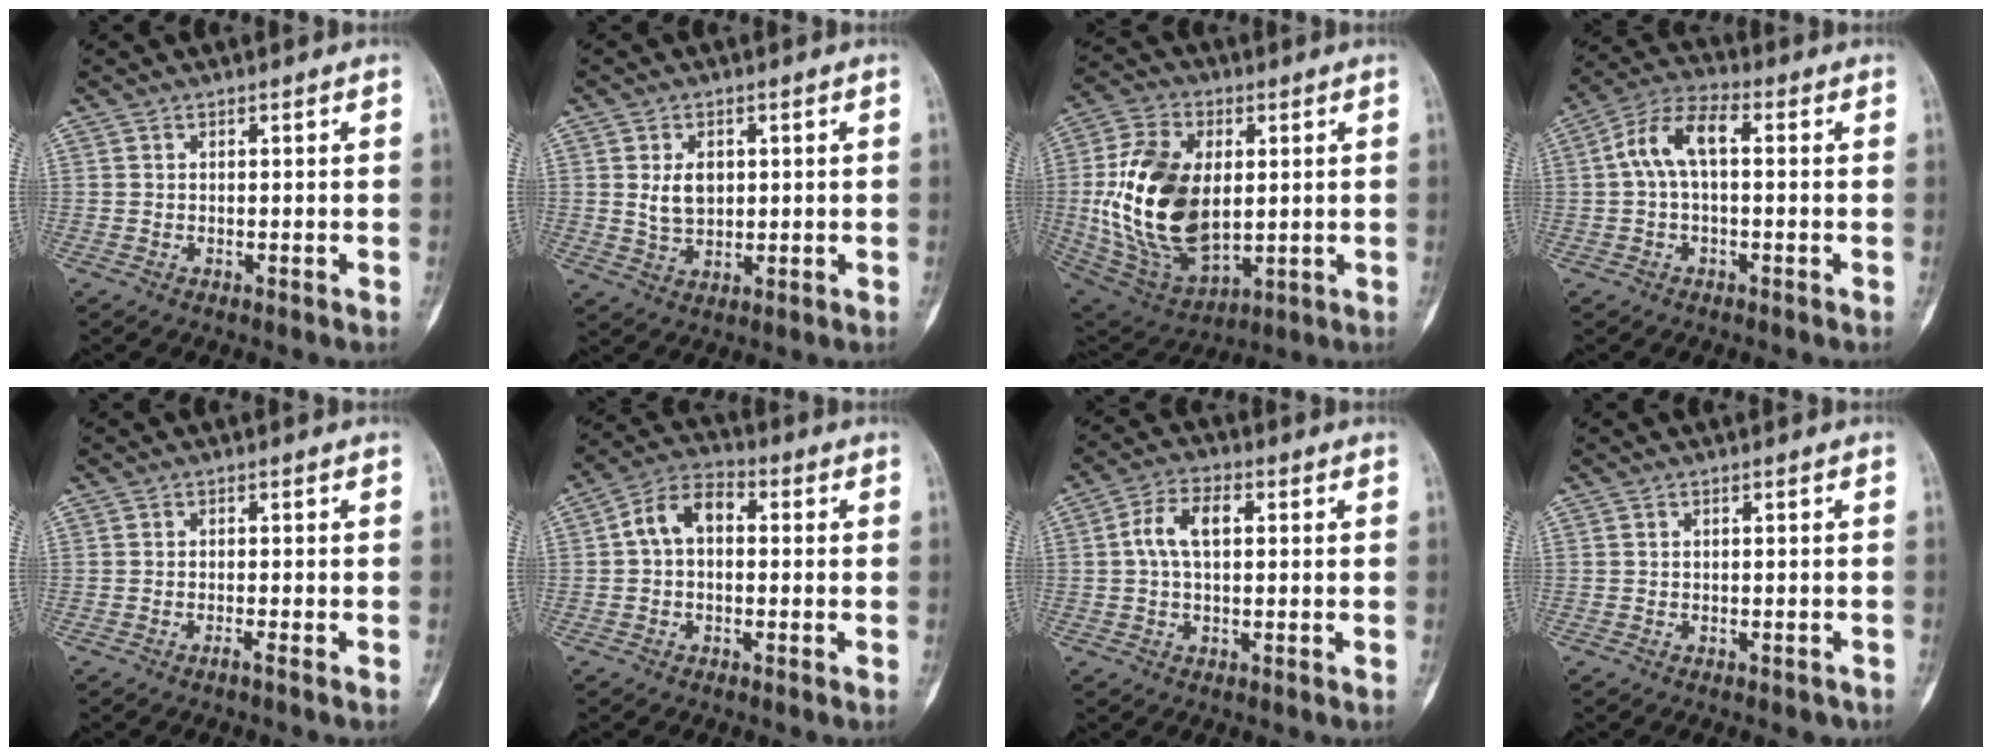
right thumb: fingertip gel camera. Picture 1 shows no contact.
{"total": 5.3, "force": [1.0, 3.8, 3.7], "torque": [-0.048, -0.009, 0.025]}
{"total": 22.0, "force": [1.0, 13.4, 17.4], "torque": [-0.324, -0.013, 0.035]}
{"total": 8.8, "force": [0.8, 4.3, 7.6], "torque": [-0.150, 0.033, 0.004]}
{"total": 0.8, "force": [-0.6, -0.2, 0.5], "torque": [-0.011, 0.000, -0.012]}
{"total": 7.8, "force": [0.5, 5.2, 5.8], "torque": [-0.089, 0.029, -0.004]}
{"total": 6.7, "force": [1.0, 3.7, 5.5], "torque": [-0.106, 0.019, 0.013]}
{"total": 0.9, "force": [-0.6, 0.5, 0.4], "torque": [0.001, 0.007, -0.008]}